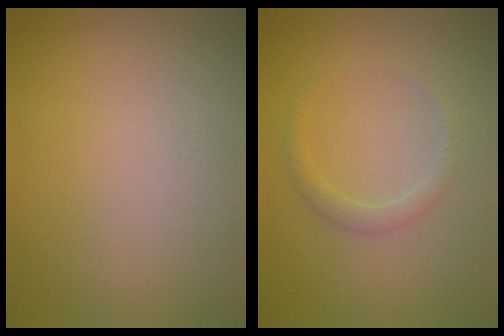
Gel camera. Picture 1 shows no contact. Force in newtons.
{"total": 1.2, "press": 1.2, "slide": 0.0}